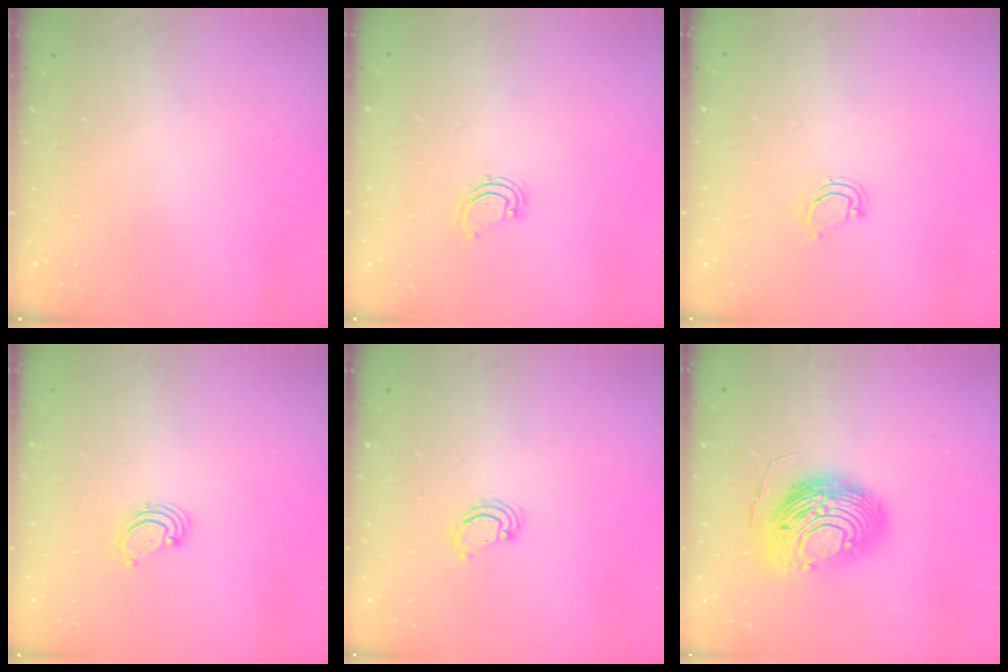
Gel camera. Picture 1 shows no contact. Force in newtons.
{"total": 2.6, "press": 2.6, "slide": 0.3}
{"total": 2.2, "press": 2.2, "slide": 0.1}
{"total": 2.7, "press": 2.6, "slide": 0.6}
{"total": 2.6, "press": 2.6, "slide": 0.2}
{"total": 14.5, "press": 14.4, "slide": 1.5}